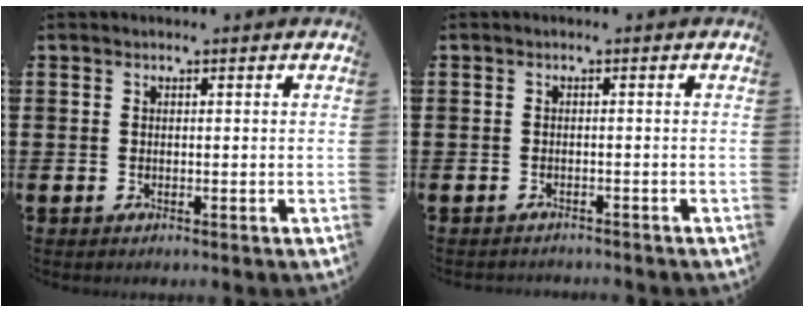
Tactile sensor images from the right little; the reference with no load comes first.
{"total": 0.7, "force": [-0.7, 0.0, -0.1], "torque": [-0.001, 0.000, -0.015]}